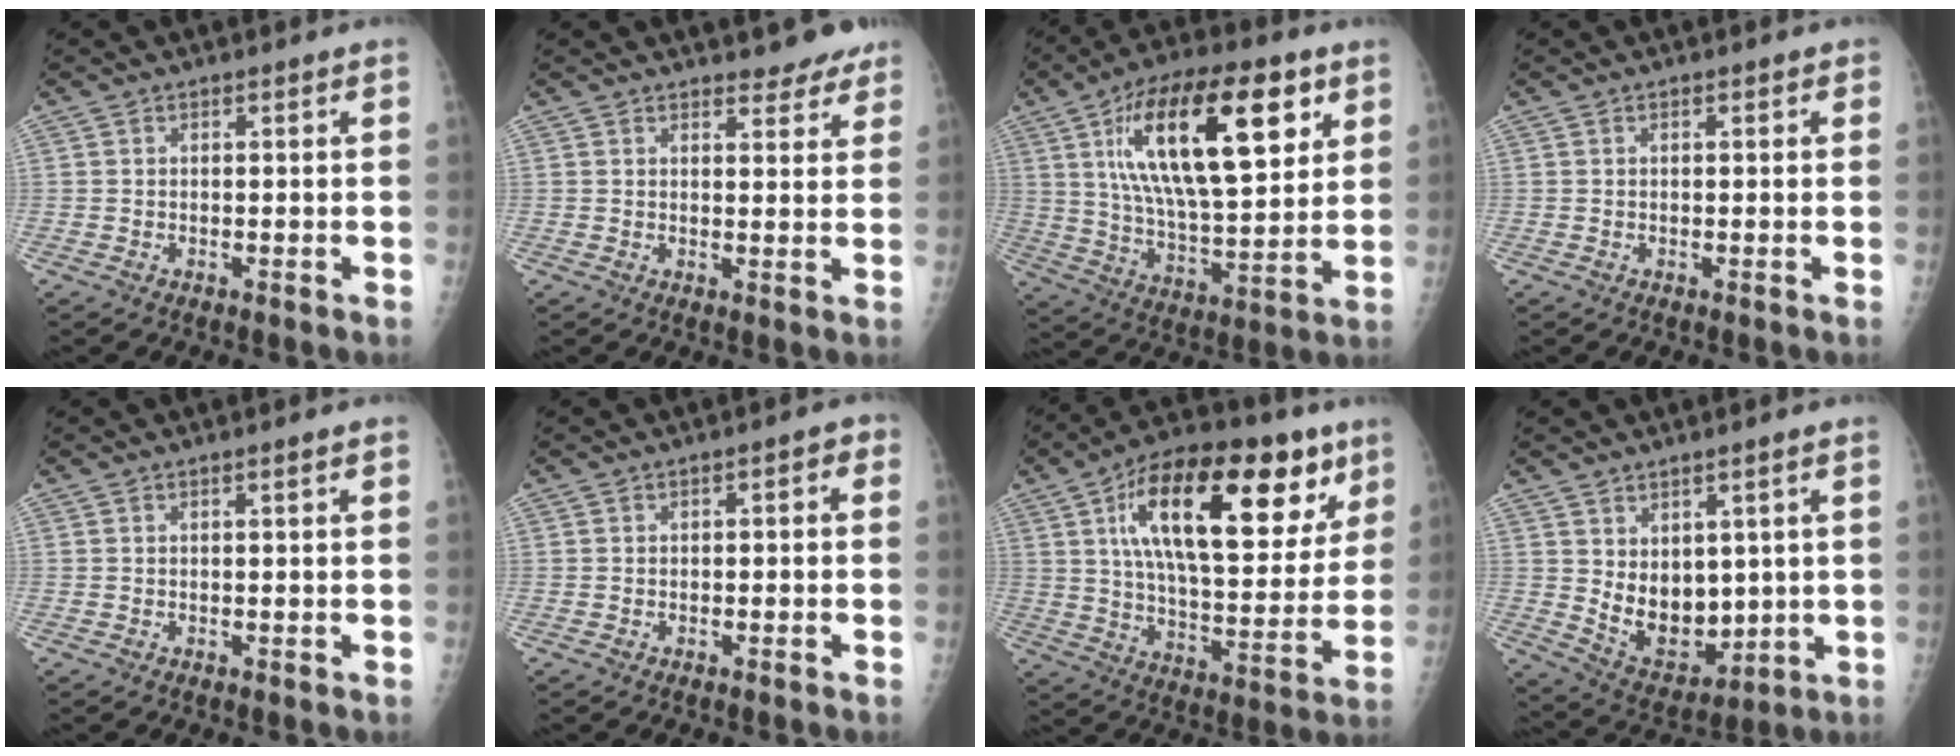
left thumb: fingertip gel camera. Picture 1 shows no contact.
{"total": 5.0, "force": [4.4, 1.8, 1.6], "torque": [0.006, -0.023, 0.049]}
{"total": 25.5, "force": [9.8, 10.1, 21.2], "torque": [-0.339, -0.022, 0.162]}
{"total": 0.6, "force": [0.2, 0.3, 0.4], "torque": [-0.002, 0.001, 0.000]}
{"total": 0.7, "force": [0.3, -0.1, 0.6], "torque": [-0.012, 0.001, 0.005]}
{"total": 1.9, "force": [-0.2, 1.2, 1.5], "torque": [-0.008, 0.015, -0.009]}
{"total": 28.0, "force": [11.7, 12.4, 22.2], "torque": [-0.311, -0.011, 0.185]}
{"total": 10.9, "force": [1.4, 7.4, 7.9], "torque": [-0.086, -0.029, 0.052]}